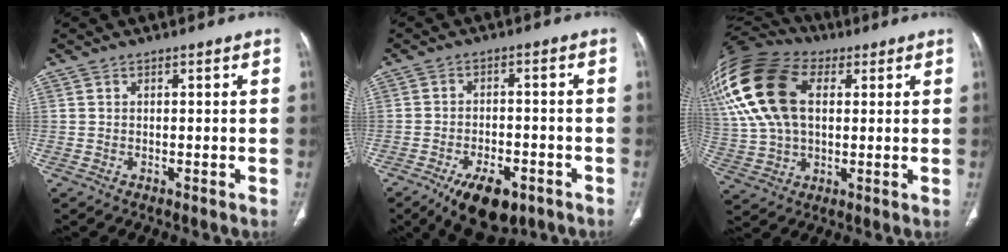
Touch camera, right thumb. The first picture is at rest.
{"total": 10.5, "force": [-6.3, 5.0, 6.7], "torque": [-0.089, 0.018, -0.092]}
{"total": 23.4, "force": [7.2, 14.4, 17.0], "torque": [-0.384, 0.027, 0.133]}